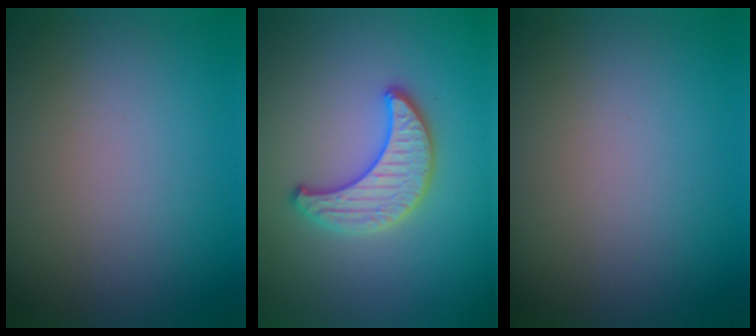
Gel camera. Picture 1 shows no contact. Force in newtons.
{"total": 3.3, "press": 3.3, "slide": 0.4}
{"total": 0.0}